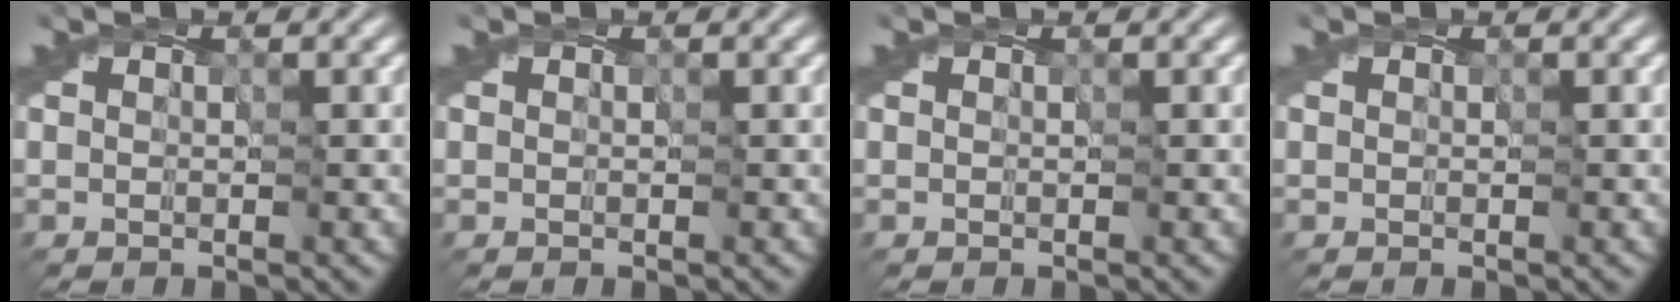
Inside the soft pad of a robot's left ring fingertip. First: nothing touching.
{"total": 0.0}
{"total": 0.0}
{"total": 0.0}